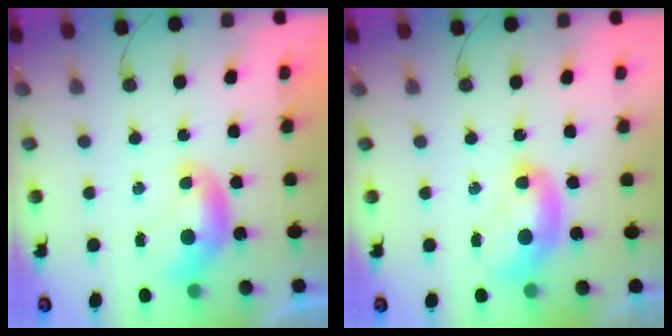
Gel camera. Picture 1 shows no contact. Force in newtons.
{"total": 2.1, "press": 2.1, "slide": 0.2}